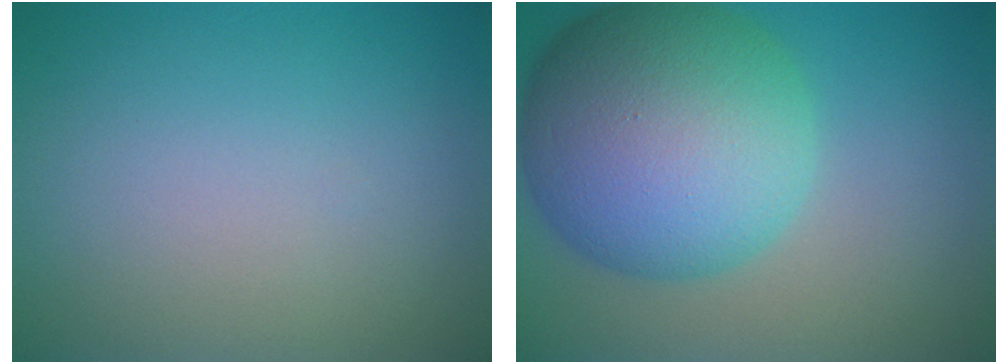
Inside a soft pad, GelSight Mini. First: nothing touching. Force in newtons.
{"total": 14.0, "press": 14.0, "slide": 0.3}